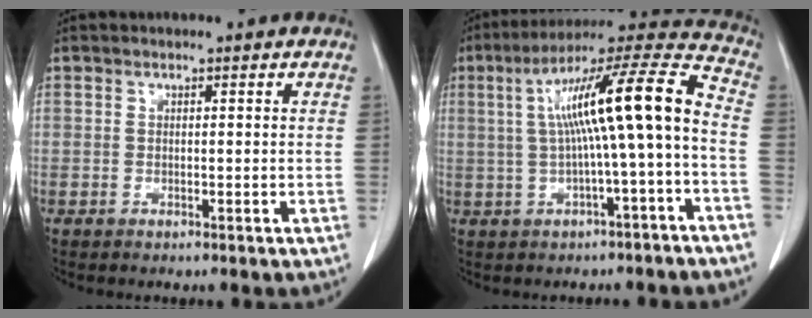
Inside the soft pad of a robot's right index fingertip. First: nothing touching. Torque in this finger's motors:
{"motor_torque": [1.58, -0.56, 0.53, 0.21]}